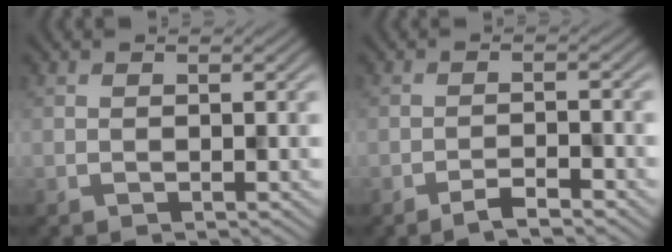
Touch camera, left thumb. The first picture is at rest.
{"total": 2.7, "force": [-2.1, 0.3, 1.7], "torque": [-0.031, 0.007, -0.041]}